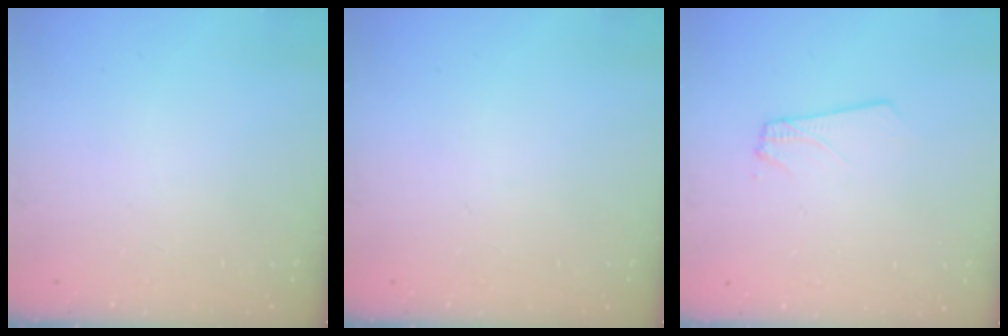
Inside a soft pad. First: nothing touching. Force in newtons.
{"total": 0.0}
{"total": 1.8, "press": 1.8, "slide": 0.1}